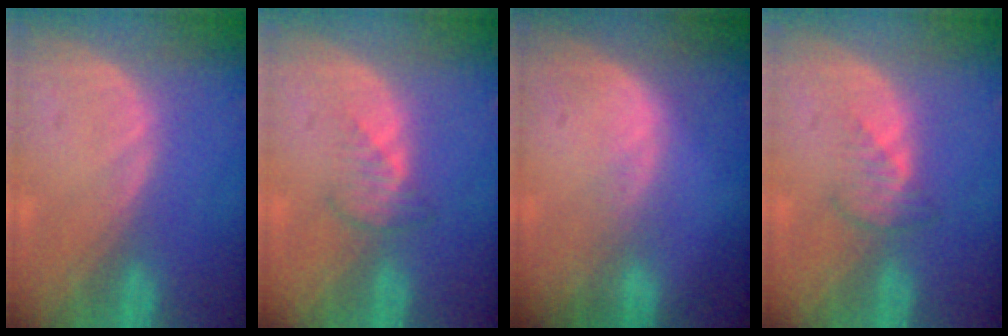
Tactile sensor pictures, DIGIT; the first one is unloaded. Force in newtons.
{"total": 2.7, "press": 2.6, "slide": 0.6}
{"total": 1.3, "press": 1.3, "slide": 0.1}
{"total": 2.7, "press": 2.6, "slide": 0.6}